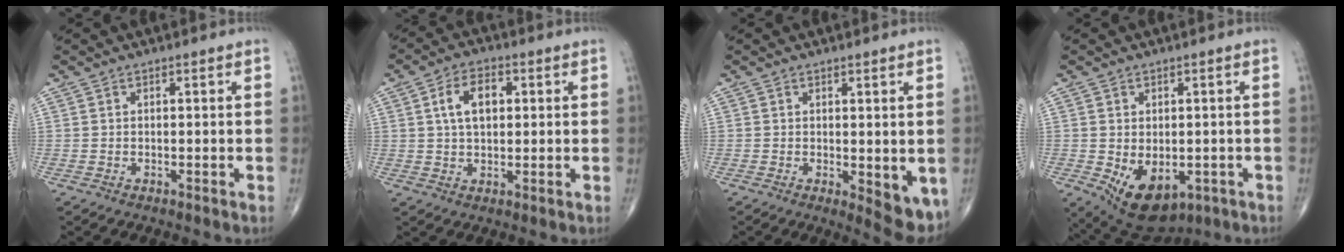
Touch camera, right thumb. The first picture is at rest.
{"total": 7.3, "force": [1.7, 4.4, 5.6], "torque": [-0.088, 0.009, 0.027]}
{"total": 6.6, "force": [-0.9, 2.7, 5.9], "torque": [-0.066, -0.017, -0.006]}
{"total": 10.4, "force": [-3.2, 6.6, 7.4], "torque": [-0.098, -0.007, -0.028]}